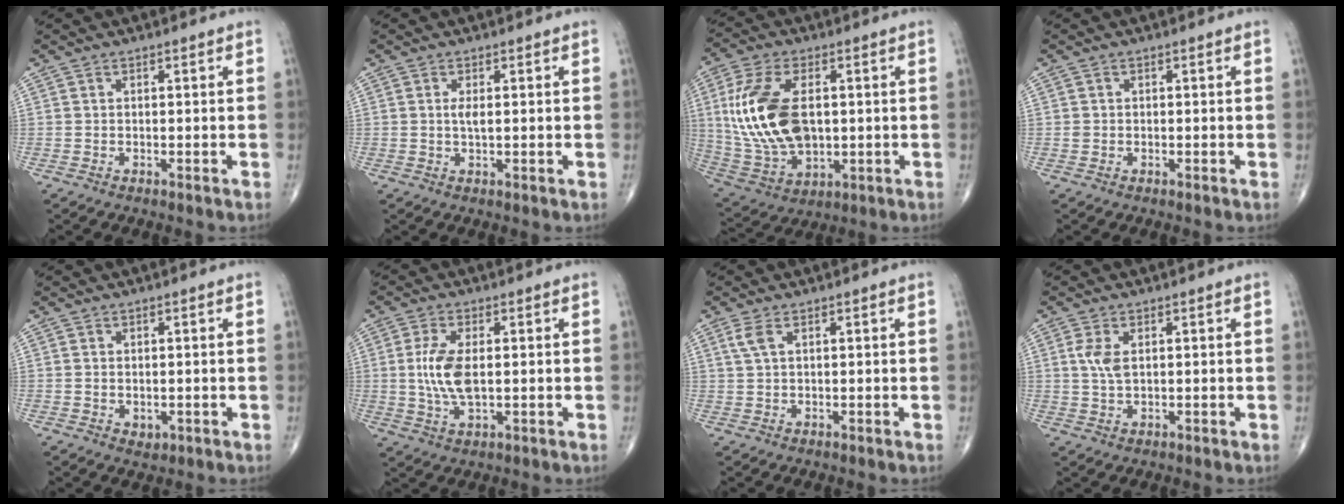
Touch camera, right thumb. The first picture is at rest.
{"total": 1.8, "force": [0.3, 0.5, 1.7], "torque": [-0.037, -0.003, 0.007]}
{"total": 18.3, "force": [1.9, 10.5, 14.9], "torque": [-0.306, -0.012, 0.047]}
{"total": 0.7, "force": [0.0, 0.7, 0.2], "torque": [-0.001, 0.001, 0.001]}
{"total": 1.8, "force": [-0.3, 1.4, 1.1], "torque": [-0.012, -0.003, 0.001]}
{"total": 7.7, "force": [0.5, 3.3, 6.9], "torque": [-0.153, -0.008, 0.010]}
{"total": 2.4, "force": [1.1, 0.9, 1.9], "torque": [-0.052, 0.011, 0.029]}
{"total": 3.5, "force": [0.8, 1.8, 2.9], "torque": [-0.066, -0.001, 0.019]}